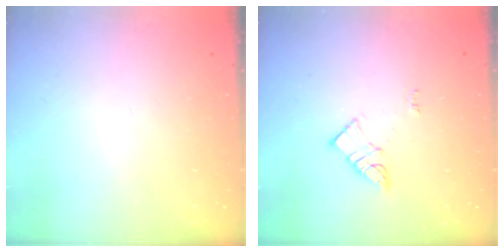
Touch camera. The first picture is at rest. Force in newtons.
{"total": 7.1, "press": 7.1, "slide": 0.1}